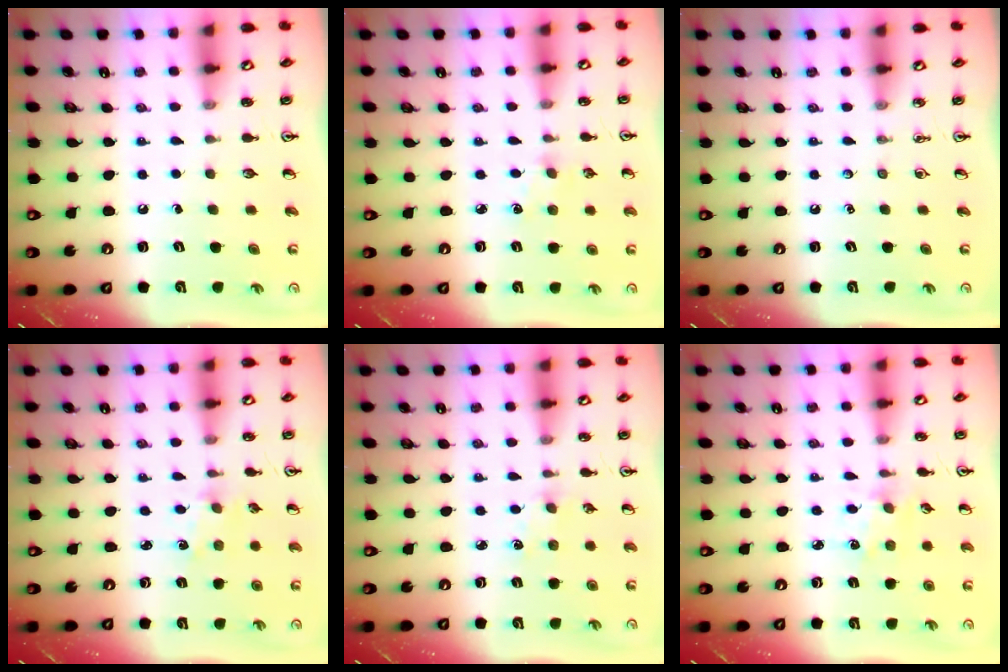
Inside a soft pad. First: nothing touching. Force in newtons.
{"total": 2.9, "press": 2.9, "slide": 0.4}
{"total": 0.0}
{"total": 1.0, "press": 0.9, "slide": 0.2}
{"total": 2.8, "press": 2.8, "slide": 0.4}
{"total": 1.1, "press": 1.1, "slide": 0.1}